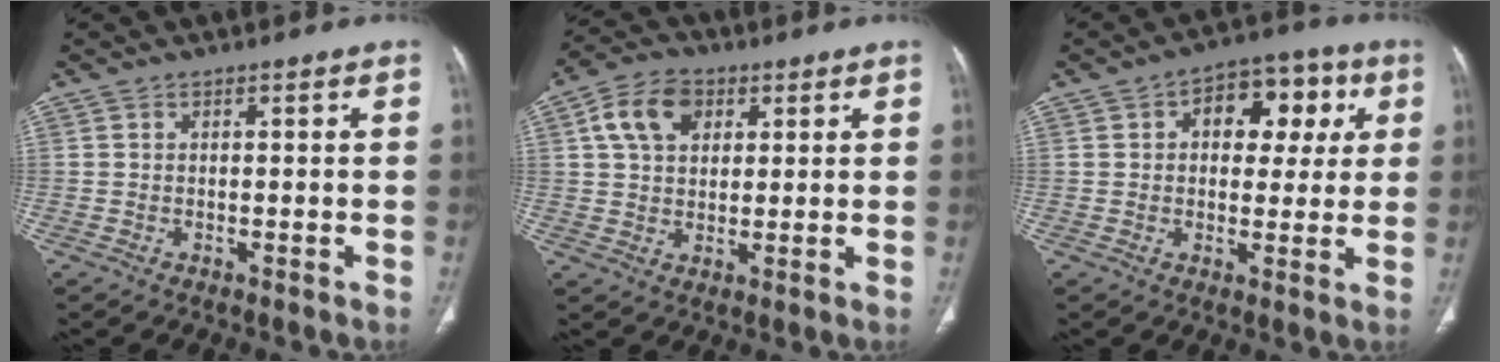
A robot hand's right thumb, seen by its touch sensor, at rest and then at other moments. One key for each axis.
{"total": 9.0, "fx": 3.2, "fy": 6.4, "fz": 5.6, "tx": -0.085, "ty": 0.004, "tz": 0.050}
{"total": 11.8, "fx": 3.3, "fy": 7.6, "fz": 8.4, "tx": -0.062, "ty": 0.016, "tz": 0.041}